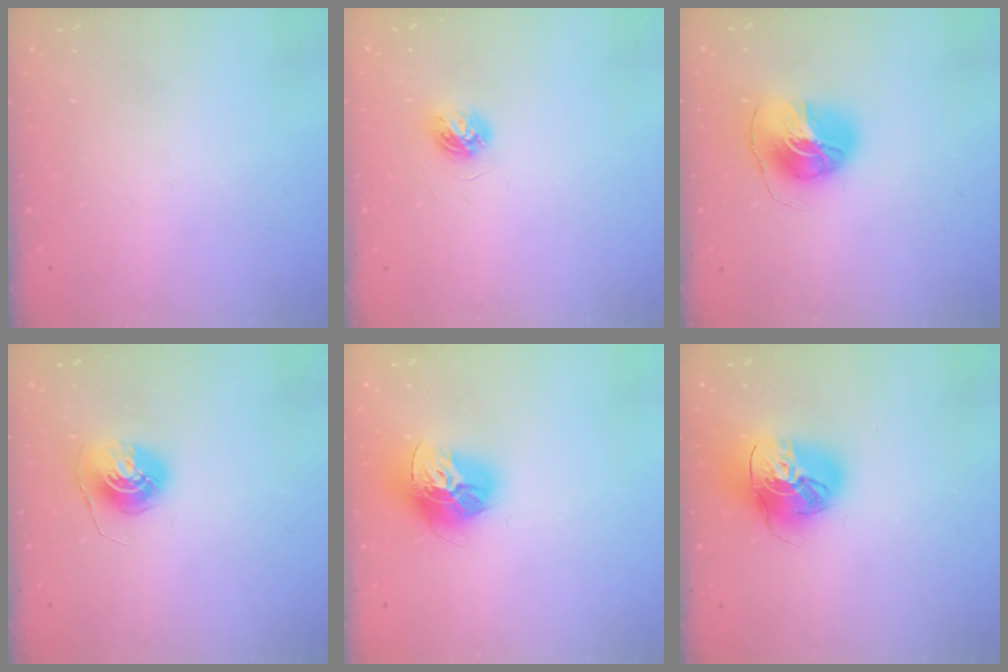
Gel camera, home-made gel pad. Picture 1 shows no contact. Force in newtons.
{"total": 4.6, "press": 4.6, "slide": 0.5}
{"total": 9.1, "press": 9.1, "slide": 0.5}
{"total": 6.4, "press": 6.4, "slide": 0.6}
{"total": 14.8, "press": 14.8, "slide": 1.6}
{"total": 16.2, "press": 16.1, "slide": 2.0}